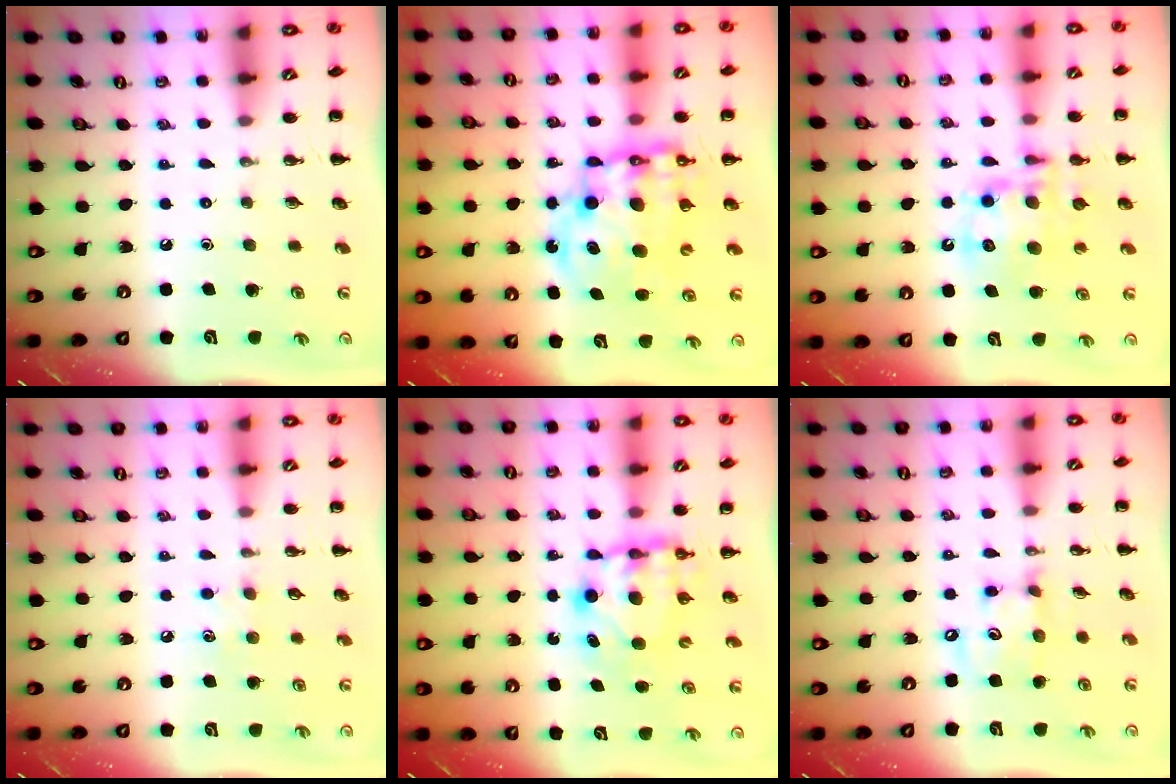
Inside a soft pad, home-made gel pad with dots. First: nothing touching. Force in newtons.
{"total": 15.6, "press": 15.1, "slide": 3.6}
{"total": 13.5, "press": 13.1, "slide": 2.9}
{"total": 6.1, "press": 5.9, "slide": 1.5}
{"total": 9.9, "press": 9.8, "slide": 1.4}
{"total": 8.1, "press": 8.1, "slide": 1.0}